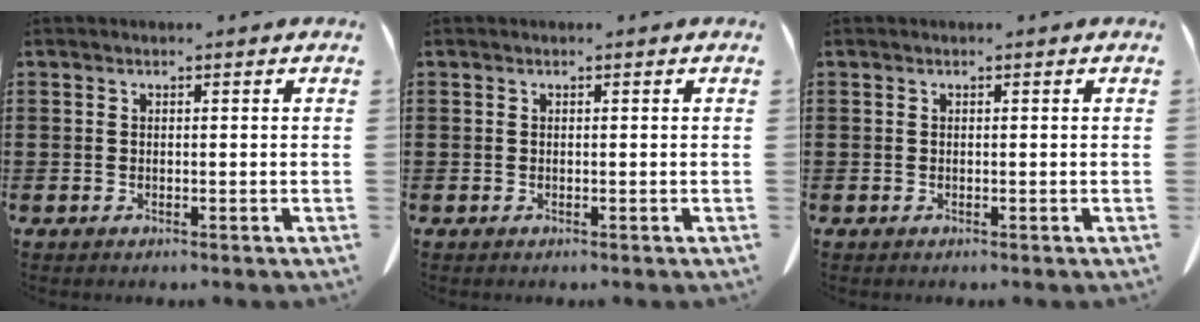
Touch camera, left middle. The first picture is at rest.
{"total": 0.0}
{"total": 0.0}